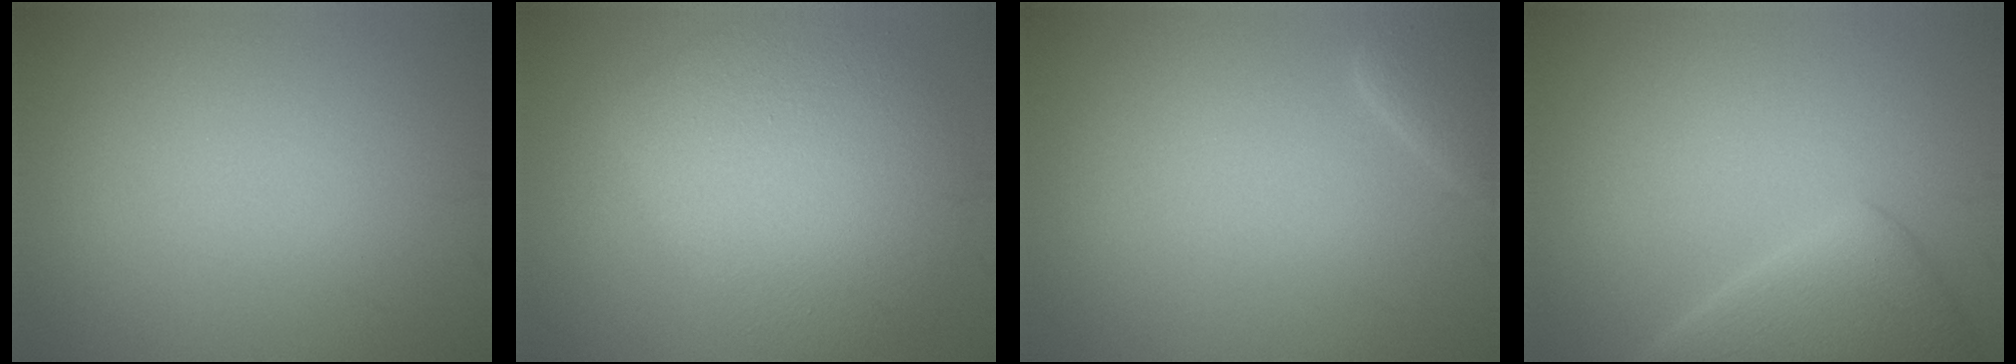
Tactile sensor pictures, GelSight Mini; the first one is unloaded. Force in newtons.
{"total": 7.5, "press": 7.5, "slide": 0.2}
{"total": 2.6, "press": 2.6, "slide": 0.2}
{"total": 5.4, "press": 5.4, "slide": 0.3}